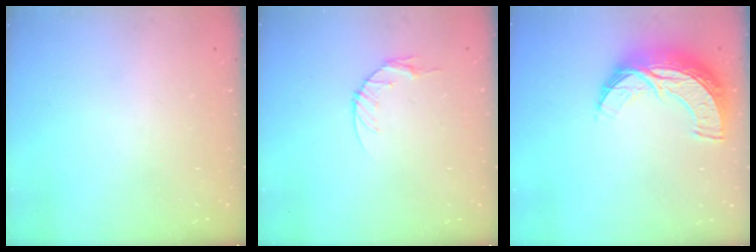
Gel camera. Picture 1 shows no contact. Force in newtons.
{"total": 4.6, "press": 4.6, "slide": 0.6}
{"total": 13.7, "press": 13.6, "slide": 0.8}